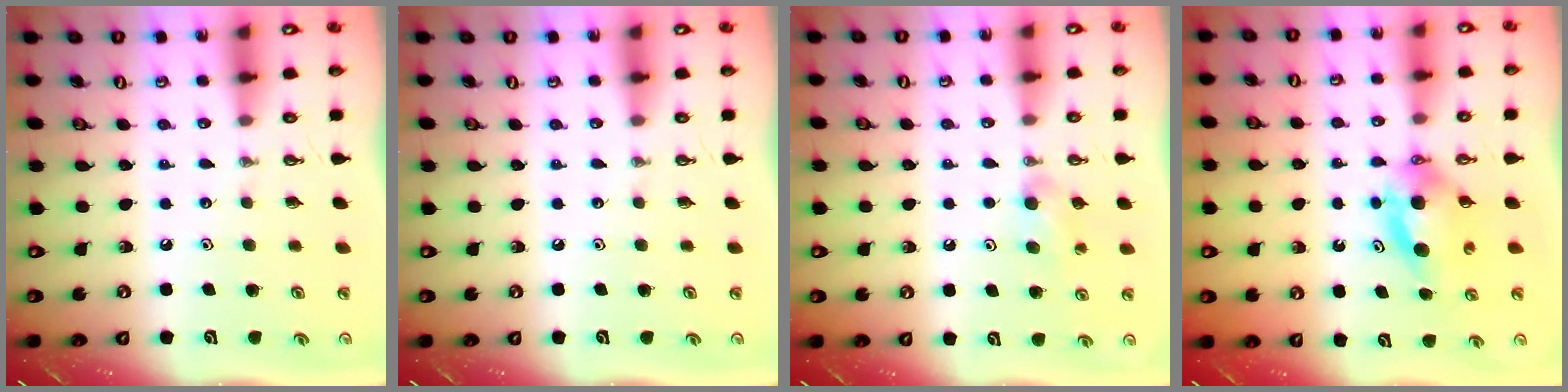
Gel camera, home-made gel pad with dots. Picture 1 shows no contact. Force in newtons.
{"total": 0.0}
{"total": 8.1, "press": 4.5, "slide": 6.8}
{"total": 5.8, "press": 5.7, "slide": 0.8}